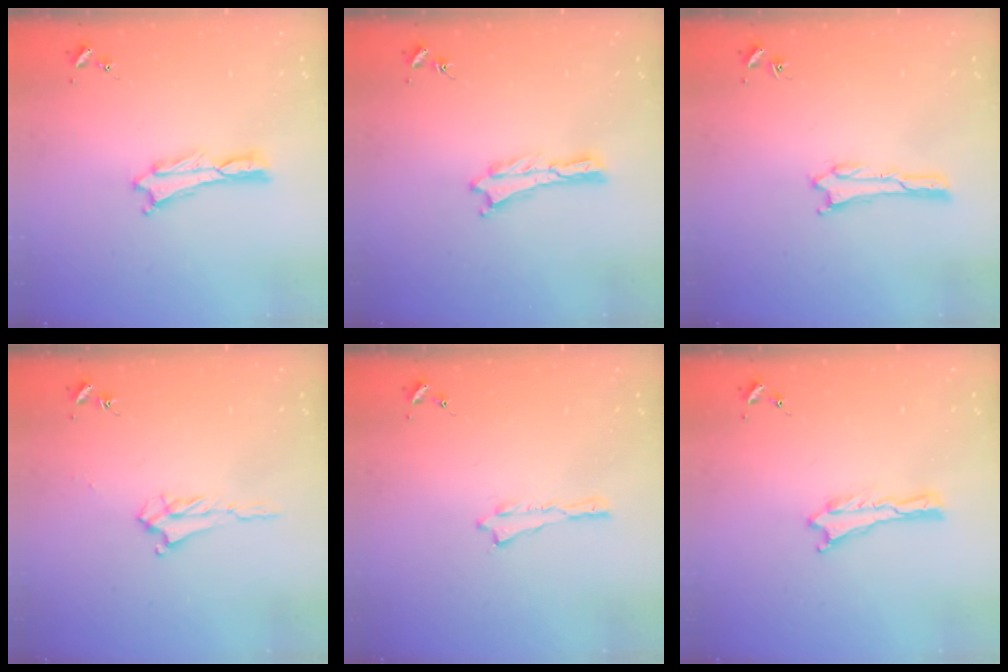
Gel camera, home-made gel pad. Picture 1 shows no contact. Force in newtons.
{"total": 0.0}
{"total": 0.8, "press": 0.8, "slide": 0.2}
{"total": 2.4, "press": 2.4, "slide": 0.4}
{"total": 0.0}
{"total": 0.0}